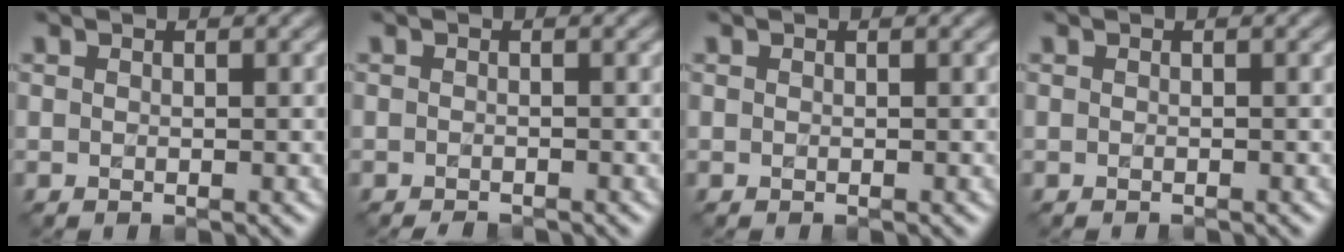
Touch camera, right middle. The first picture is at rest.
{"total": 1.0, "force": [-0.9, 0.1, 0.2], "torque": [-0.003, -0.007, -0.016]}
{"total": 0.0}
{"total": 0.0}